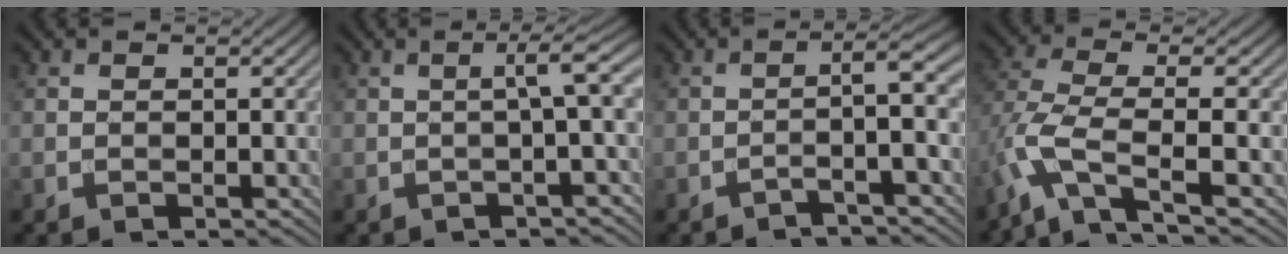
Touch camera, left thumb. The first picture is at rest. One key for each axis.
{"total": 4.1, "fx": 0.1, "fy": 0.3, "fz": 4.1, "tx": -0.061, "ty": 0.017, "tz": -0.008}
{"total": 3.9, "fx": -1.6, "fy": 0.1, "fz": 3.5, "tx": -0.048, "ty": 0.019, "tz": -0.050}
{"total": 7.3, "fx": -3.1, "fy": 2.1, "fz": 6.2, "tx": -0.142, "ty": 0.001, "tz": -0.077}